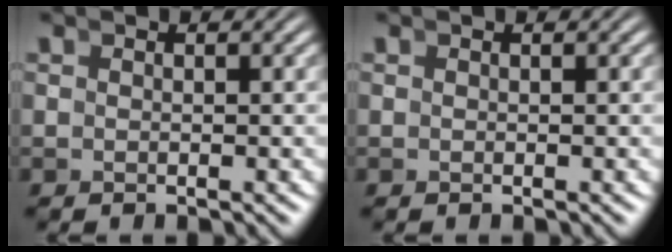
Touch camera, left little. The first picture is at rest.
{"total": 0.0}